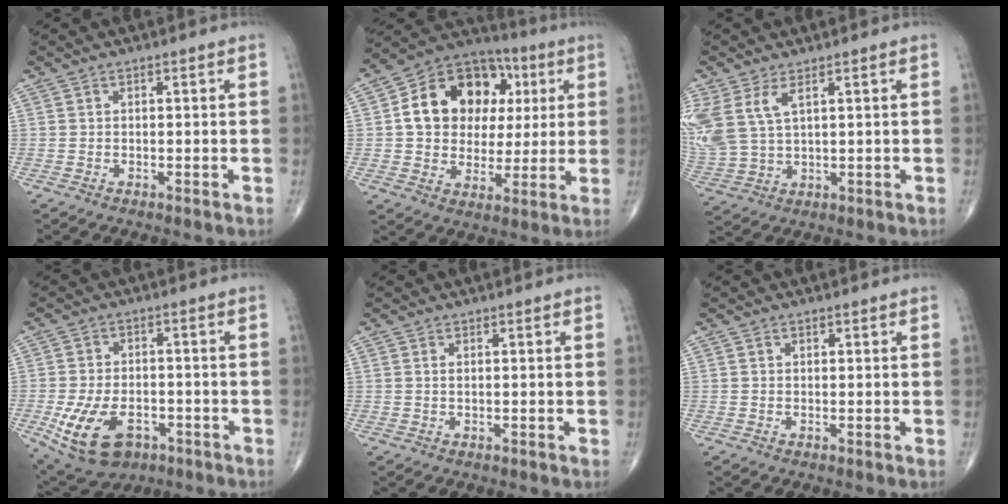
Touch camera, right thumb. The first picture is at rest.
{"total": 18.5, "force": [4.0, 14.1, 11.2], "torque": [-0.144, 0.017, 0.063]}
{"total": 10.5, "force": [4.4, 5.4, 7.9], "torque": [-0.200, -0.008, 0.104]}
{"total": 13.0, "force": [-5.0, 8.2, 8.9], "torque": [-0.164, 0.014, -0.070]}
{"total": 0.8, "force": [0.3, 0.3, 0.7], "torque": [-0.017, 0.003, 0.008]}
{"total": 0.7, "force": [0.4, 0.5, 0.3], "torque": [-0.004, -0.002, 0.006]}